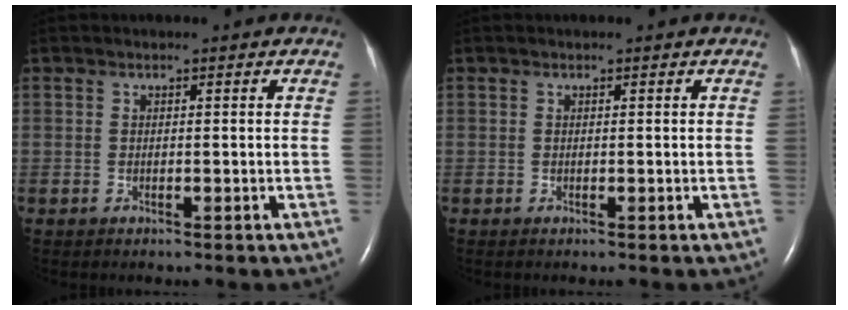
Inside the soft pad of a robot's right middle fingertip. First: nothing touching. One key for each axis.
{"total": 0.0}